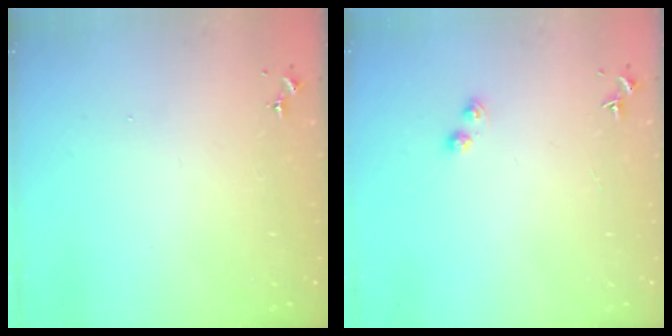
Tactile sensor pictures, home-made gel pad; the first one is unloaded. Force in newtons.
{"total": 2.3, "press": 2.2, "slide": 0.3}